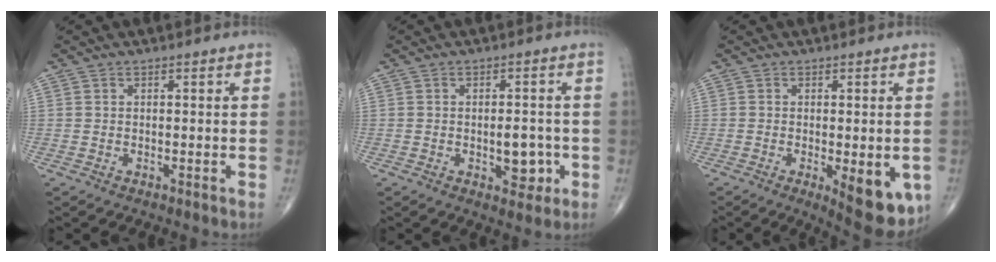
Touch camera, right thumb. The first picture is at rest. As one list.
[{"total": 5.5, "force": [-1.3, 3.0, 4.4], "torque": [-0.037, 0.003, -0.011]}, {"total": 10.1, "force": [-3.1, 3.7, 8.9], "torque": [-0.101, -0.016, -0.035]}]